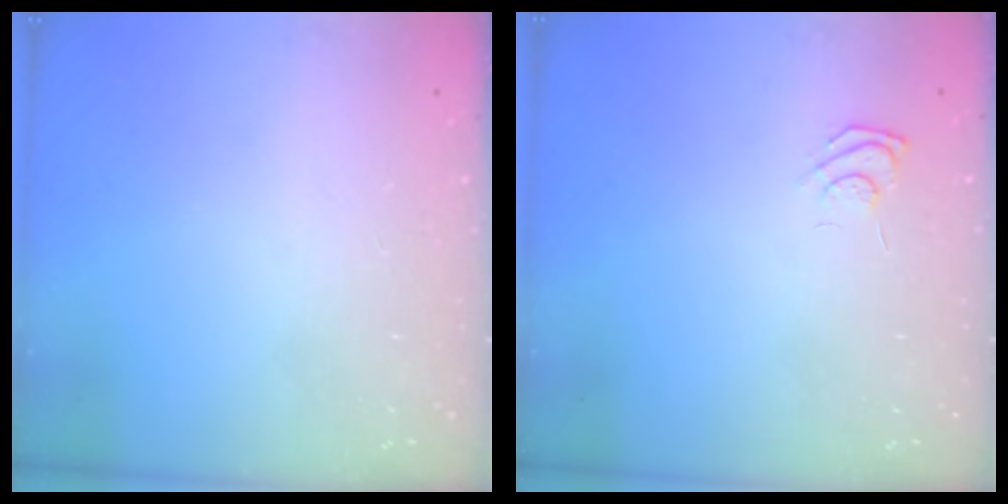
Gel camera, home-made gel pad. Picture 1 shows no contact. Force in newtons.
{"total": 6.1, "press": 5.9, "slide": 1.4}